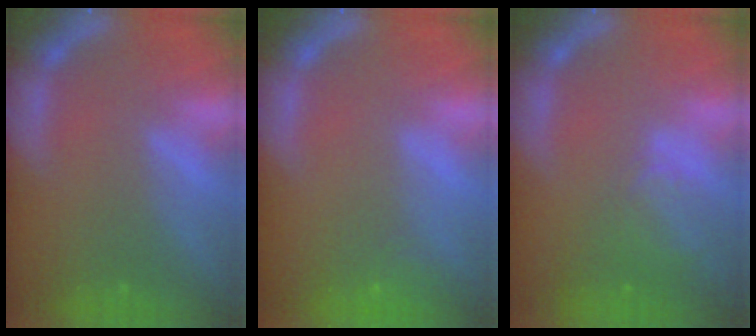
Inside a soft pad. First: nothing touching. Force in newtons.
{"total": 1.9}
{"total": 2.9}